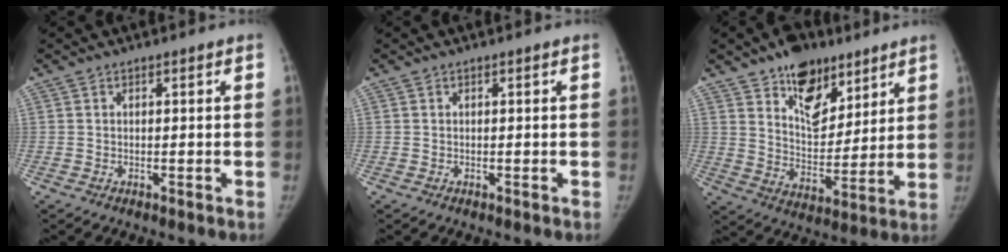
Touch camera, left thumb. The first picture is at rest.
{"total": 0.0}
{"total": 15.4, "force": [9.9, 8.7, 8.1], "torque": [-0.079, -0.061, 0.164]}